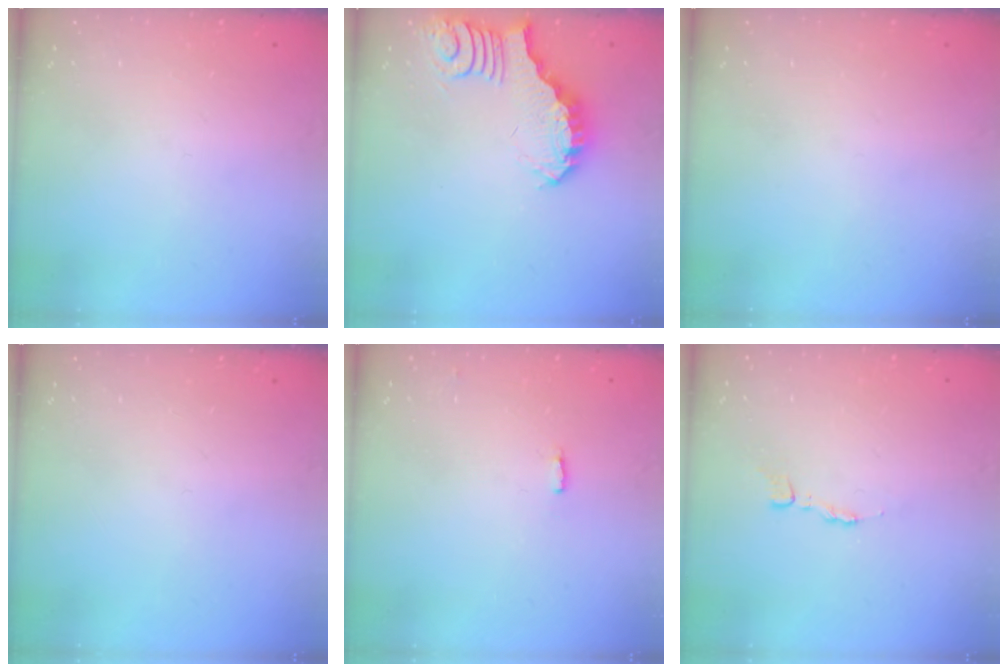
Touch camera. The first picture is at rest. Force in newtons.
{"total": 4.7, "press": 4.7, "slide": 0.5}
{"total": 0.0}
{"total": 0.0}
{"total": 2.7, "press": 2.6, "slide": 0.5}
{"total": 2.8, "press": 2.8, "slide": 0.4}